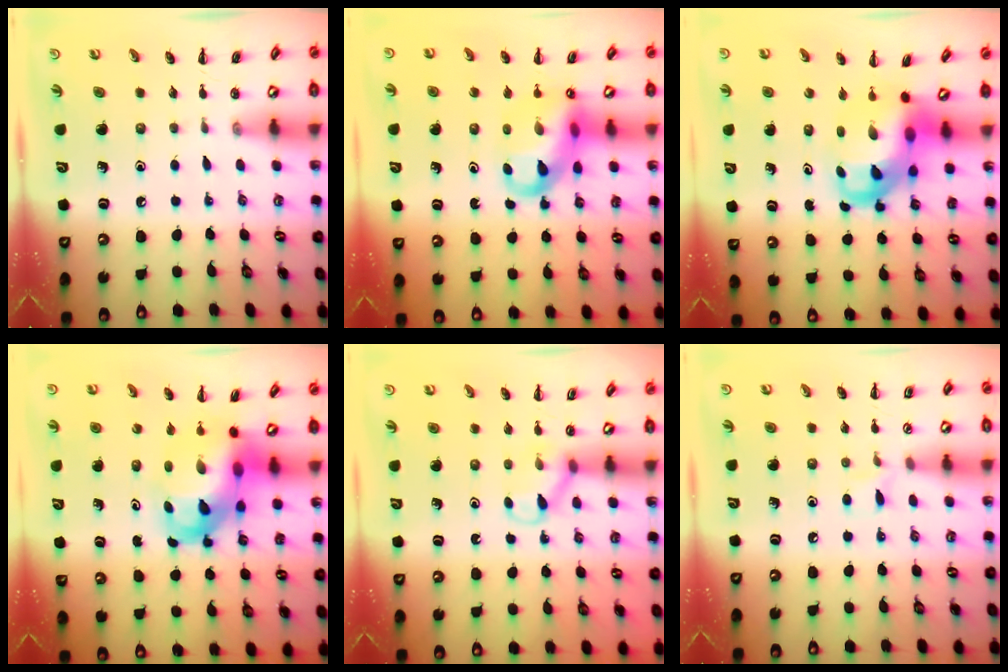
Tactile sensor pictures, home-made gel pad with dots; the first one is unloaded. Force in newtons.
{"total": 12.0, "press": 11.6, "slide": 3.0}
{"total": 7.4, "press": 7.1, "slide": 2.2}
{"total": 7.9, "press": 7.6, "slide": 2.3}
{"total": 5.0, "press": 4.7, "slide": 1.7}
{"total": 4.0, "press": 3.6, "slide": 1.6}